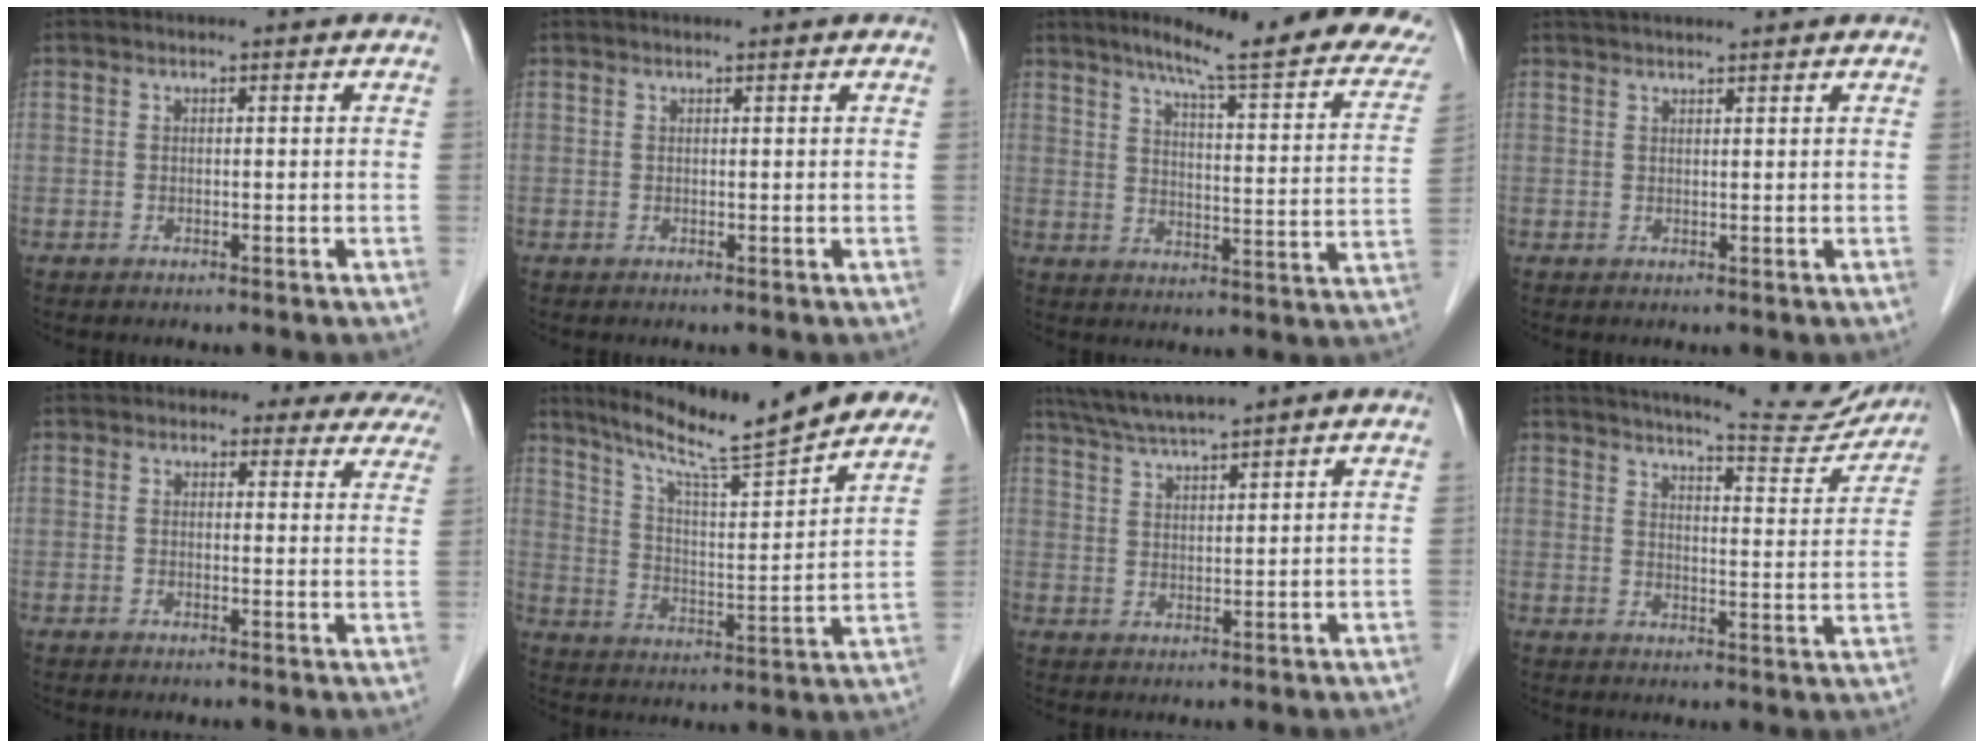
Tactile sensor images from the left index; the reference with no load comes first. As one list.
[{"total": 1.2, "force": [1.1, 0.0, 0.5], "torque": [-0.009, 0.016, 0.019]}, {"total": 23.0, "force": [18.4, 2.6, 13.5], "torque": [-0.174, -0.025, 0.225]}, {"total": 7.8, "force": [7.0, 0.7, 3.4], "torque": [-0.050, 0.038, 0.099]}, {"total": 14.6, "force": [13.1, 4.2, 5.1], "torque": [-0.044, 0.024, 0.159]}, {"total": 19.6, "force": [16.9, 0.5, 10.0], "torque": [-0.156, -0.002, 0.252]}, {"total": 7.6, "force": [6.7, -0.7, 3.5], "torque": [-0.066, 0.024, 0.119]}, {"total": 15.3, "force": [14.5, 1.5, 4.6], "torque": [-0.060, -0.039, 0.173]}]